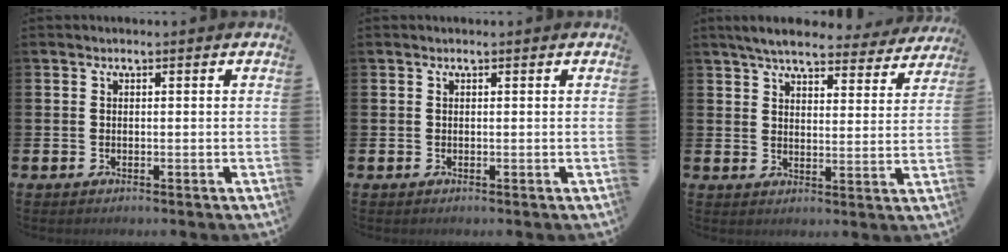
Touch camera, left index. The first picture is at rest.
{"total": 0.0}
{"total": 6.1, "force": [5.7, 1.0, 1.9], "torque": [-0.045, -0.029, 0.098]}